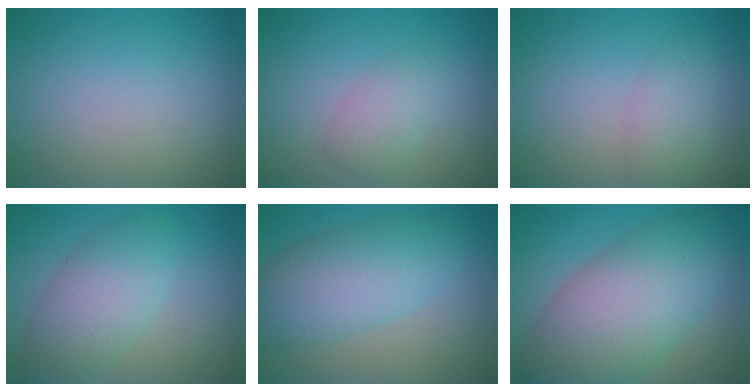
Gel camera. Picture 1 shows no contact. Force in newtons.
{"total": 2.5, "press": 2.5, "slide": 0.1}
{"total": 2.4, "press": 2.4, "slide": 0.1}
{"total": 5.1, "press": 5.1, "slide": 0.1}
{"total": 6.3, "press": 6.3, "slide": 0.2}
{"total": 9.9, "press": 9.9, "slide": 0.4}